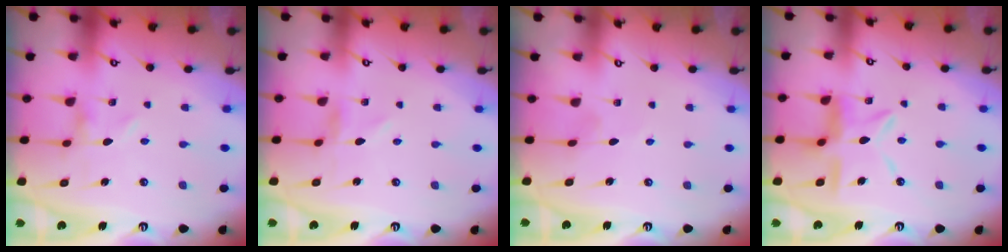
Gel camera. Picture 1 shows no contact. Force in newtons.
{"total": 0.0}
{"total": 0.8, "press": 0.8, "slide": 0.2}
{"total": 9.9, "press": 9.9, "slide": 0.9}